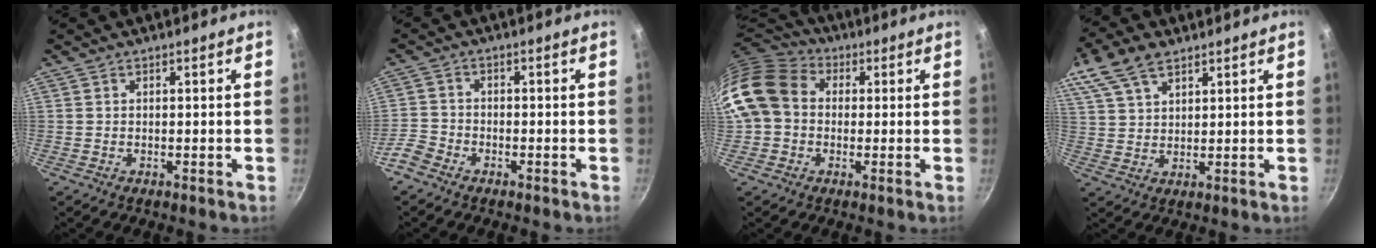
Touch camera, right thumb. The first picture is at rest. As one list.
[{"total": 4.3, "force": [-3.0, 2.6, 1.5], "torque": [-0.030, 0.031, -0.069]}, {"total": 14.1, "force": [0.9, 11.5, 8.1], "torque": [-0.137, 0.029, 0.000]}, {"total": 12.6, "force": [7.9, 6.9, 7.1], "torque": [-0.148, 0.013, 0.153]}]